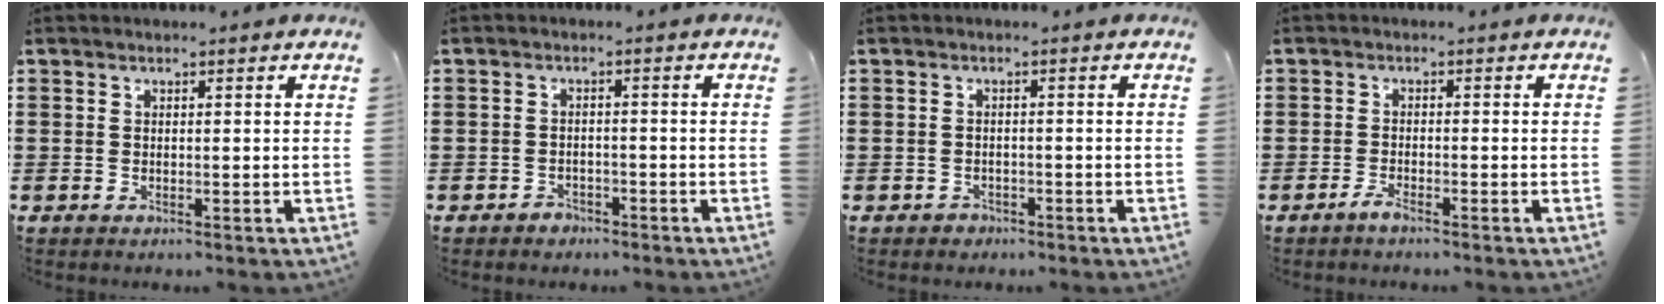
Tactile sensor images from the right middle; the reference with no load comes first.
{"total": 1.6, "force": [-1.4, 0.8, 0.1], "torque": [-0.006, 0.003, -0.032]}
{"total": 1.1, "force": [-0.9, 0.6, 0.1], "torque": [-0.005, 0.001, -0.020]}
{"total": 1.5, "force": [-1.3, 0.2, 0.7], "torque": [-0.022, -0.004, -0.028]}